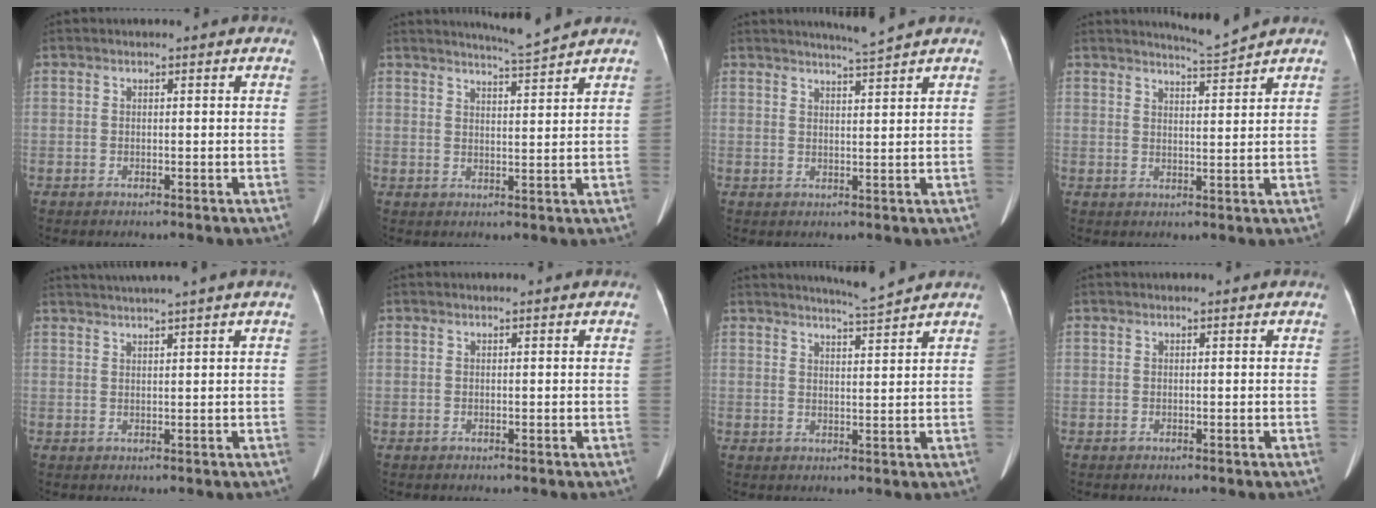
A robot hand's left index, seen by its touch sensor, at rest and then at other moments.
{"total": 4.2, "force": [3.9, -1.5, 0.5], "torque": [-0.018, -0.014, 0.065]}
{"total": 3.1, "force": [2.7, -1.4, 0.6], "torque": [-0.012, -0.012, 0.049]}
{"total": 3.4, "force": [3.1, -1.4, -0.2], "torque": [-0.007, -0.017, 0.057]}
{"total": 5.3, "force": [4.2, -1.6, 2.7], "torque": [-0.037, 0.019, 0.066]}
{"total": 0.0}
{"total": 3.8, "force": [3.5, -1.4, 0.5], "torque": [-0.015, -0.013, 0.059]}
{"total": 0.0}